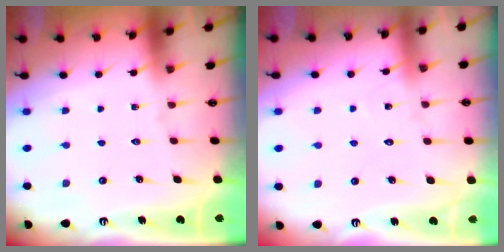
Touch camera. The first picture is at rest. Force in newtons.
{"total": 5.6, "press": 5.6, "slide": 0.6}